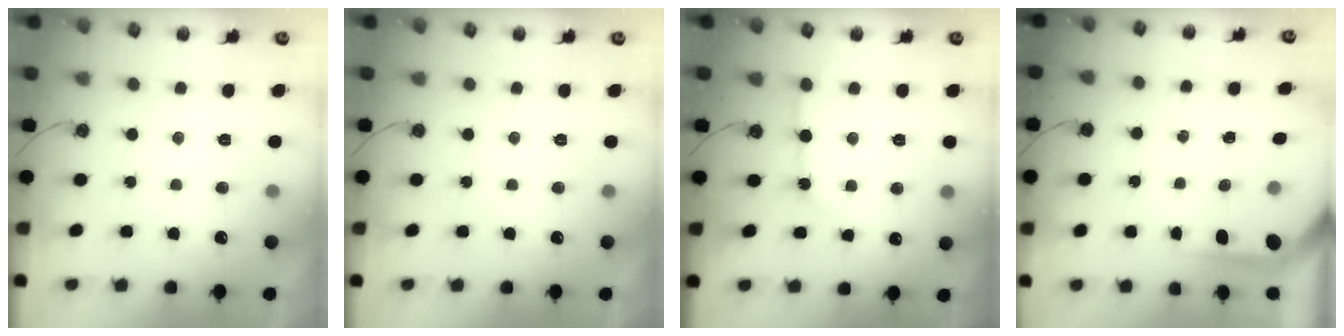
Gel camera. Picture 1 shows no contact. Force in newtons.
{"total": 0.0}
{"total": 2.6, "press": 2.6, "slide": 0.3}
{"total": 3.8, "press": 3.8, "slide": 0.4}